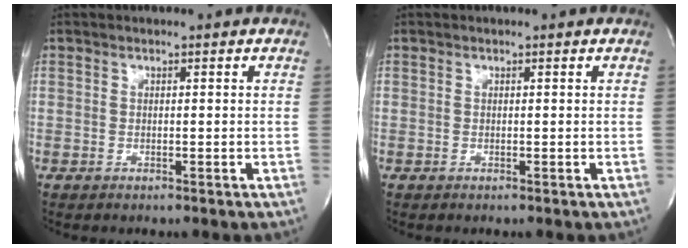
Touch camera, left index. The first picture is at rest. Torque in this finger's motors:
{"motor_torque": [-0.01, 0.00, 0.00, 0.00]}